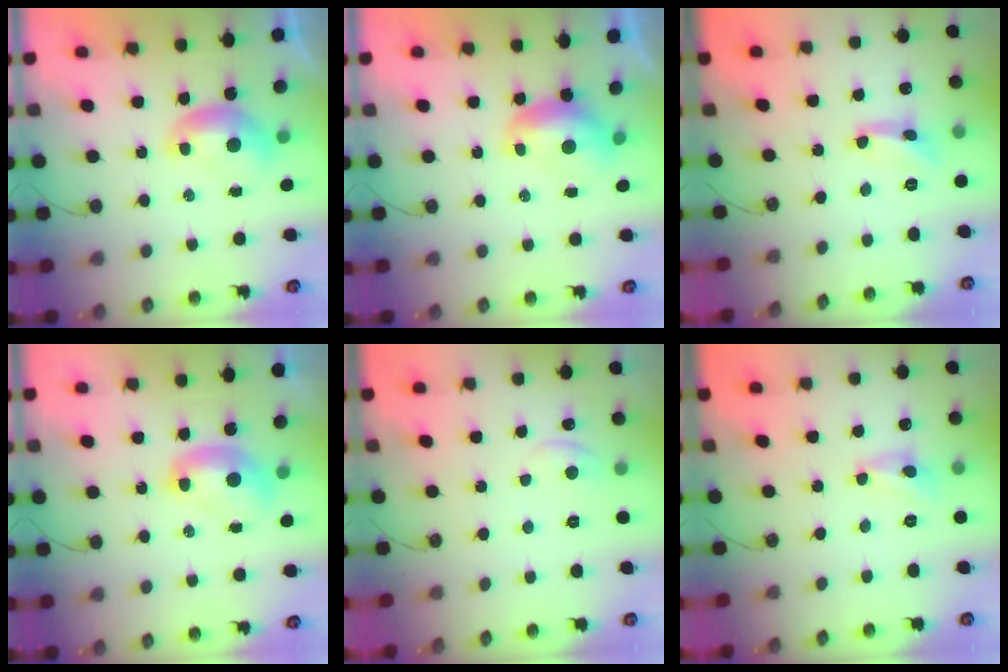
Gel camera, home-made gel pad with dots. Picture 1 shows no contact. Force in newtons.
{"total": 1.3, "press": 1.2, "slide": 0.4}
{"total": 1.6, "press": 1.6, "slide": 0.3}
{"total": 2.0, "press": 2.0, "slide": 0.2}
{"total": 0.9, "press": 0.7, "slide": 0.5}
{"total": 1.9, "press": 1.9, "slide": 0.2}